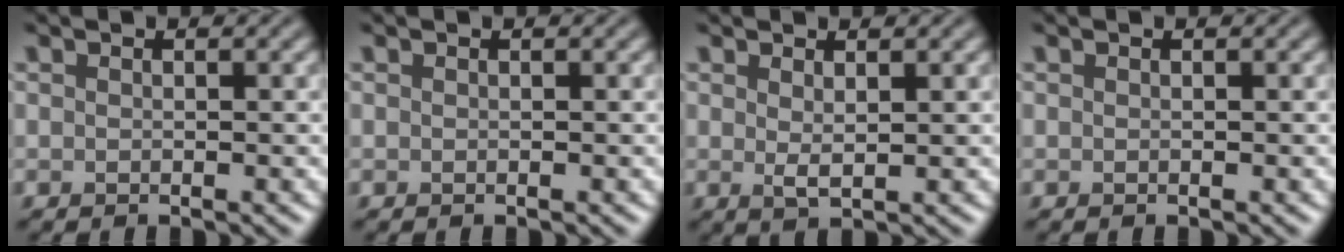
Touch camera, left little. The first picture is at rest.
{"total": 0.0}
{"total": 1.2, "force": [0.7, 0.2, 1.0], "torque": [-0.023, -0.007, 0.014]}
{"total": 0.0}